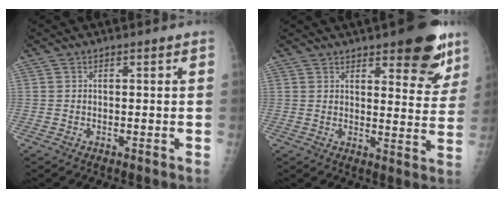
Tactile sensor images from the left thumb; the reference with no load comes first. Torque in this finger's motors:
{"motor_torque": [1.27, 1.19, 1.08, -0.52, 0.05]}